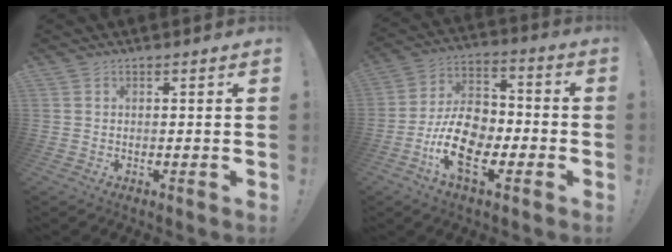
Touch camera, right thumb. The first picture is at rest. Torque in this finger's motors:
{"motor_torque": [0.79, 1.00, 1.47, -1.31, 0.17]}